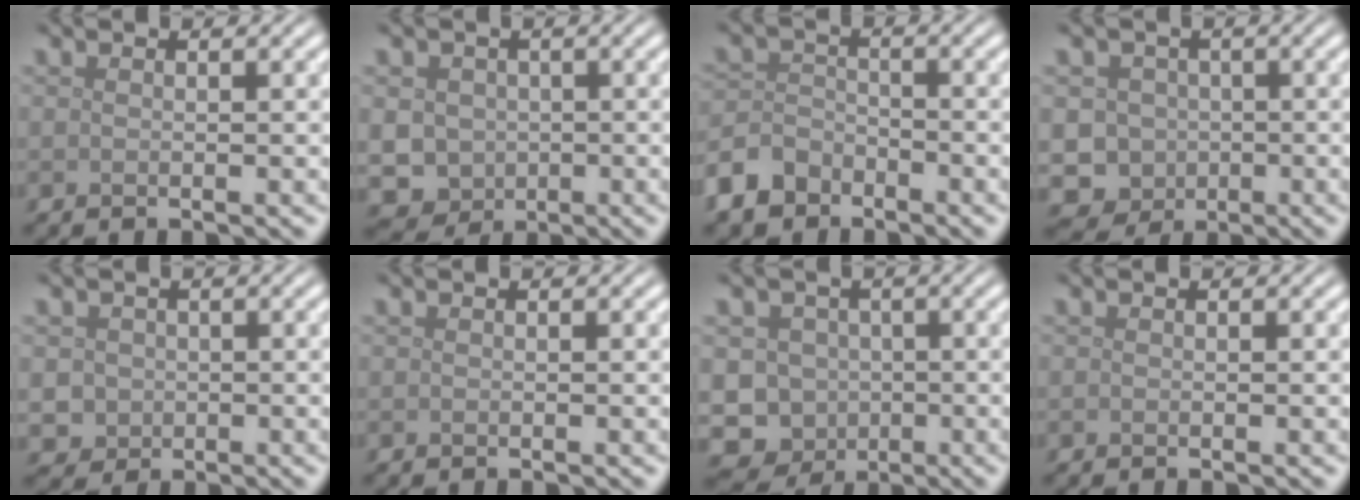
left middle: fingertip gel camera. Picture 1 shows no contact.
{"total": 6.4, "force": [-1.1, 6.1, 1.9], "torque": [-0.039, -0.007, -0.041]}
{"total": 4.4, "force": [-3.3, 2.6, 1.2], "torque": [-0.029, -0.002, -0.072]}
{"total": 7.1, "force": [-2.4, 6.5, 1.6], "torque": [-0.012, -0.003, -0.064]}
{"total": 2.2, "force": [-0.2, 2.2, 0.4], "torque": [0.001, -0.001, -0.004]}
{"total": 0.0}
{"total": 9.4, "force": [-3.1, 8.6, 2.3], "torque": [-0.026, -0.008, -0.081]}
{"total": 0.0}